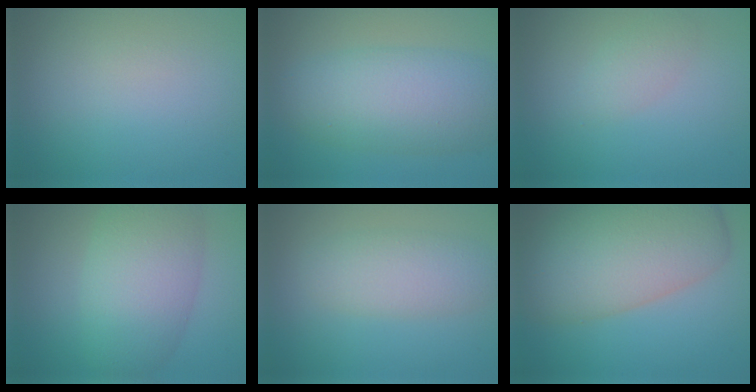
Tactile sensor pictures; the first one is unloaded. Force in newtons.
{"total": 7.6, "press": 7.6, "slide": 0.1}
{"total": 1.6, "press": 1.6, "slide": 0.0}
{"total": 7.7, "press": 7.7, "slide": 0.2}
{"total": 3.8, "press": 3.8, "slide": 0.1}
{"total": 10.8, "press": 10.8, "slide": 0.4}